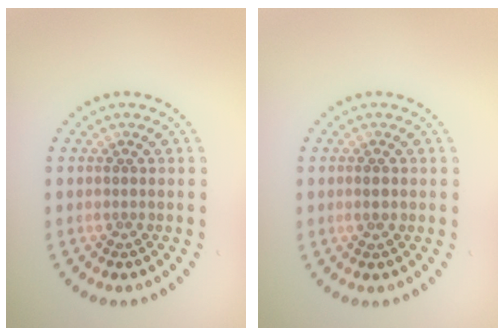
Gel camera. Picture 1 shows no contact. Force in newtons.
{"total": 1.3, "press": 1.3, "slide": 0.1}